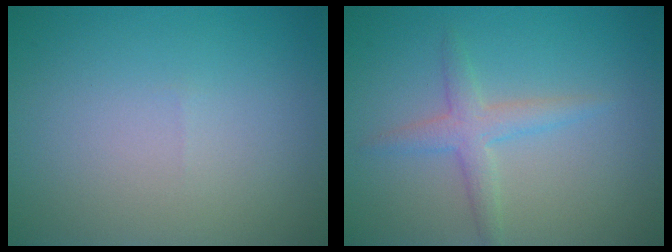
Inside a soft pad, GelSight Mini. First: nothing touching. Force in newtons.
{"total": 2.4, "press": 2.4, "slide": 0.0}